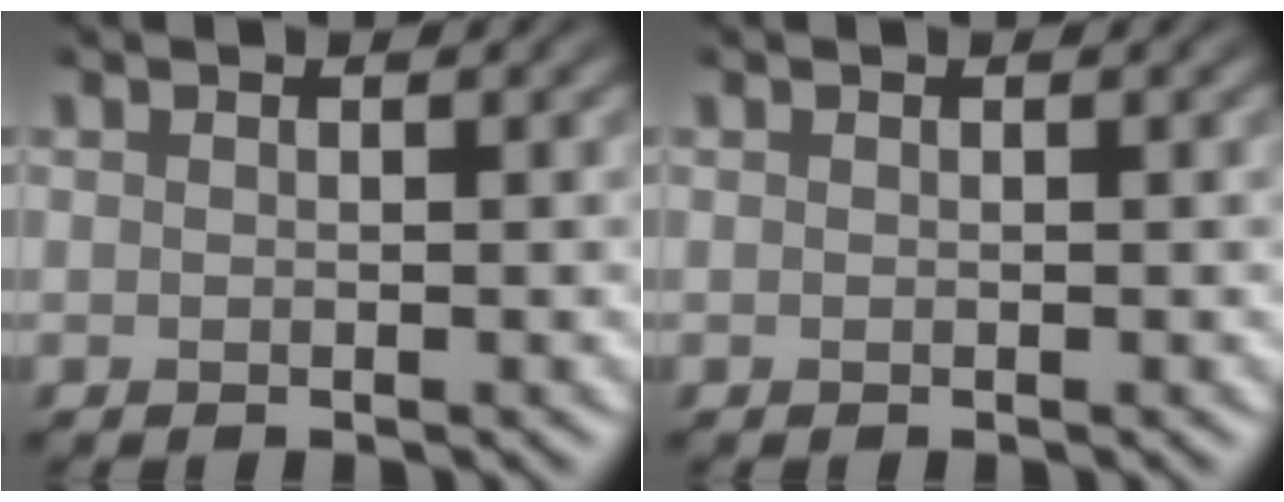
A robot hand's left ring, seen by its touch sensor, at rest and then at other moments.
{"total": 0.0}